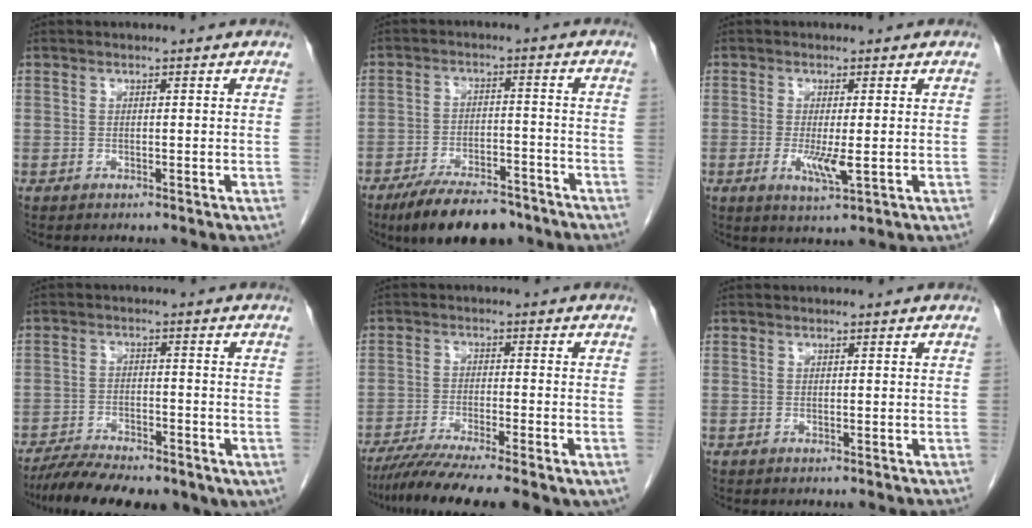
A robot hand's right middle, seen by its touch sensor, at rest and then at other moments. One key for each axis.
{"total": 12.9, "fx": -10.1, "fy": 4.2, "fz": 6.7, "tx": -0.096, "ty": -0.002, "tz": -0.161}
{"total": 3.9, "fx": -0.7, "fy": 0.6, "fz": 3.8, "tx": -0.072, "ty": -0.008, "tz": -0.007}
{"total": 15.2, "fx": -10.3, "fy": 5.5, "fz": 9.8, "tx": -0.163, "ty": -0.005, "tz": -0.154}
{"total": 14.5, "fx": -10.5, "fy": 2.2, "fz": 9.8, "tx": -0.139, "ty": -0.023, "tz": -0.162}
{"total": 0.0}